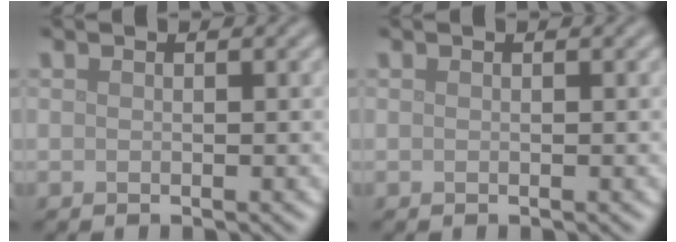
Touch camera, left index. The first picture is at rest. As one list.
[{"total": 0.0}]